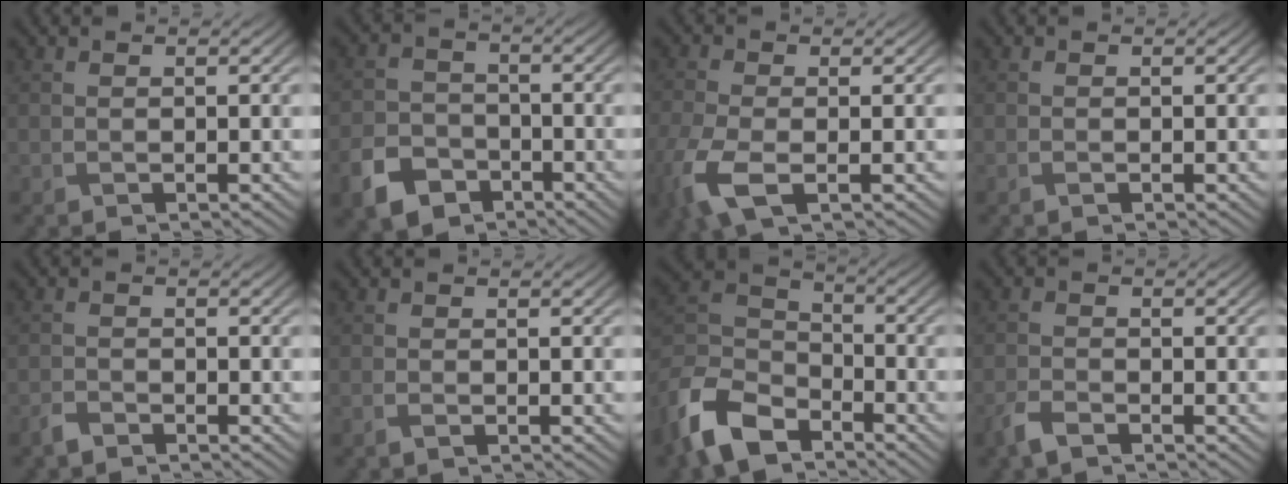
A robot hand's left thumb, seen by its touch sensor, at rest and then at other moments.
{"total": 6.7, "force": [-4.2, 4.5, 2.8], "torque": [-0.072, -0.010, -0.087]}
{"total": 6.7, "force": [-2.9, 3.5, 5.0], "torque": [-0.141, -0.022, -0.061]}
{"total": 0.7, "force": [-0.4, 0.4, 0.4], "torque": [-0.010, -0.003, -0.005]}
{"total": 1.3, "force": [-1.2, 0.4, 0.5], "torque": [-0.012, 0.002, -0.031]}
{"total": 1.0, "force": [-0.5, 0.6, 0.6], "torque": [-0.016, -0.002, -0.008]}
{"total": 11.2, "force": [-7.9, 5.6, 5.7], "torque": [-0.140, -0.016, -0.173]}
{"total": 2.4, "force": [-1.8, 0.8, 1.3], "torque": [-0.036, -0.003, -0.047]}